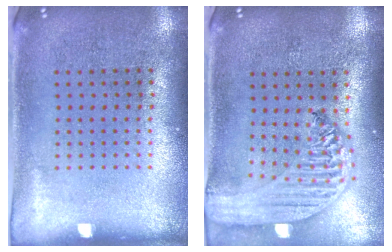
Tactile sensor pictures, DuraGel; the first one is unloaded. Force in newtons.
{"total": 2.8, "press": 2.2, "slide": 1.6}